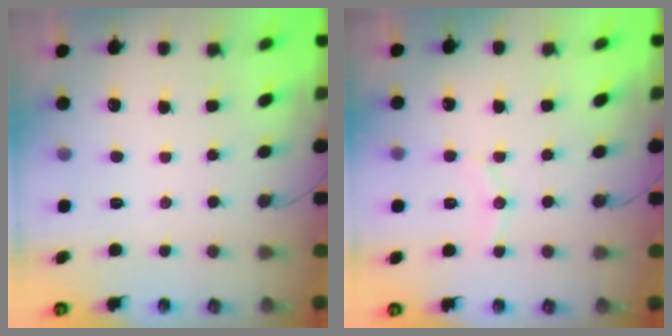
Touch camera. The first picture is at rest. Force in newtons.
{"total": 6.6, "press": 6.1, "slide": 2.4}